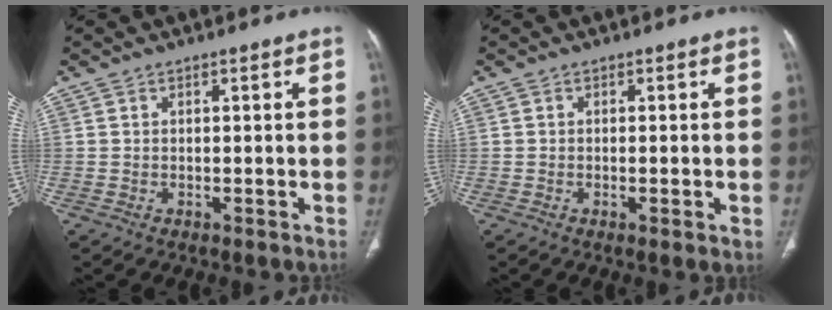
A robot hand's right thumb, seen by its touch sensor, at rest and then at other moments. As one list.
[{"total": 1.9, "force": [-0.4, 0.4, 1.8], "torque": [-0.034, -0.006, -0.006]}]